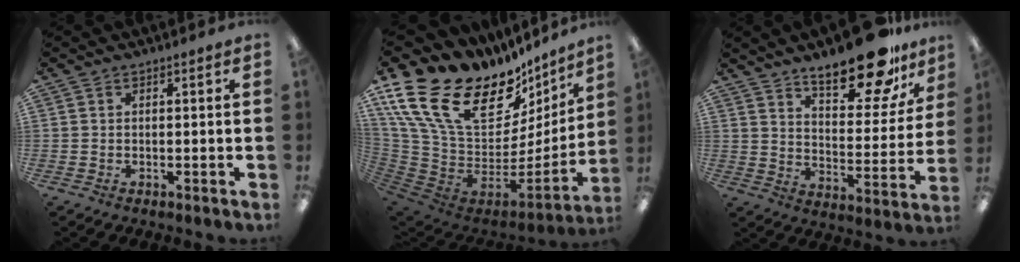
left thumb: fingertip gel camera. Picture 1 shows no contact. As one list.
[{"total": 25.9, "force": [16.0, 13.1, 15.6], "torque": [-0.268, -0.121, 0.321]}, {"total": 18.4, "force": [14.2, 6.0, 10.2], "torque": [-0.144, -0.094, 0.234]}]